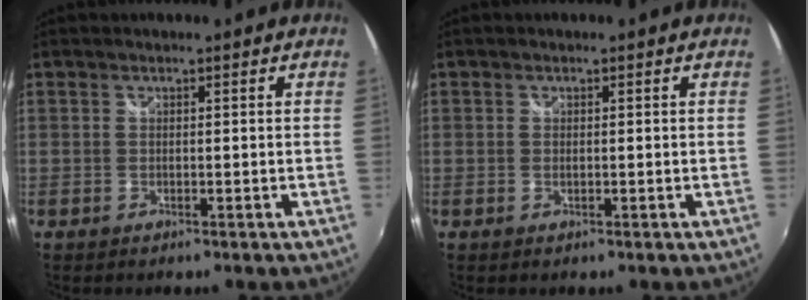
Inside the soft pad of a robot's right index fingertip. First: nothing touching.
{"total": 0.7, "force": [0.0, 0.3, 0.6], "torque": [-0.013, -0.001, -0.001]}